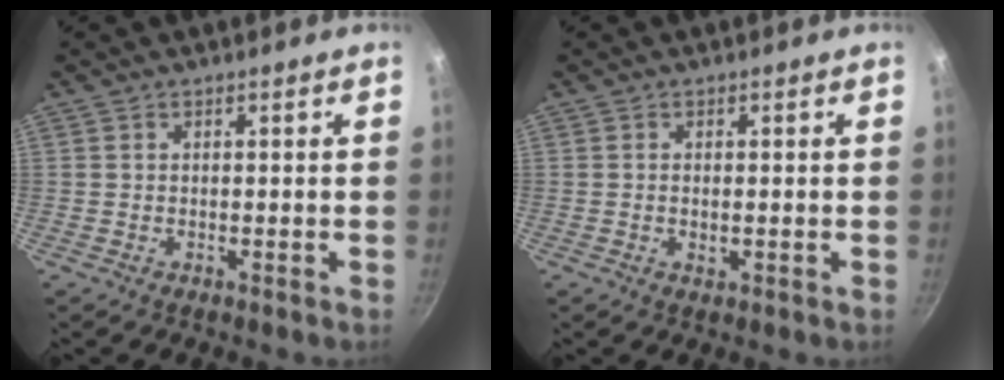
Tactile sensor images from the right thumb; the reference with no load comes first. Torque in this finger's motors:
{"motor_torque": [-0.45, -0.11, -0.34, 0.16, 0.00]}